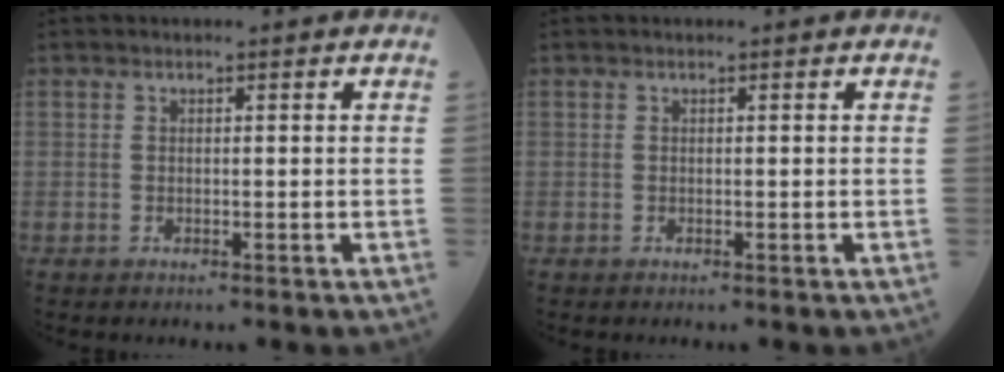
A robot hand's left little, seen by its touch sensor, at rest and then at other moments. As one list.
[{"total": 0.0}]